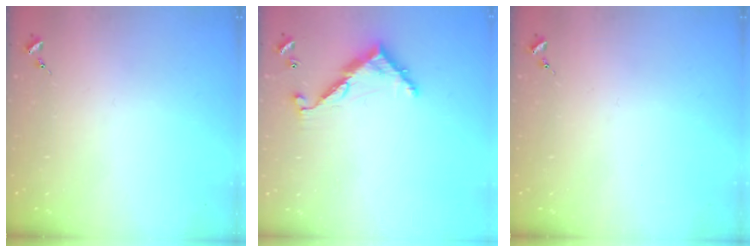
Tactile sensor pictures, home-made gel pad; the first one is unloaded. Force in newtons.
{"total": 8.9, "press": 8.9, "slide": 0.6}
{"total": 0.0}